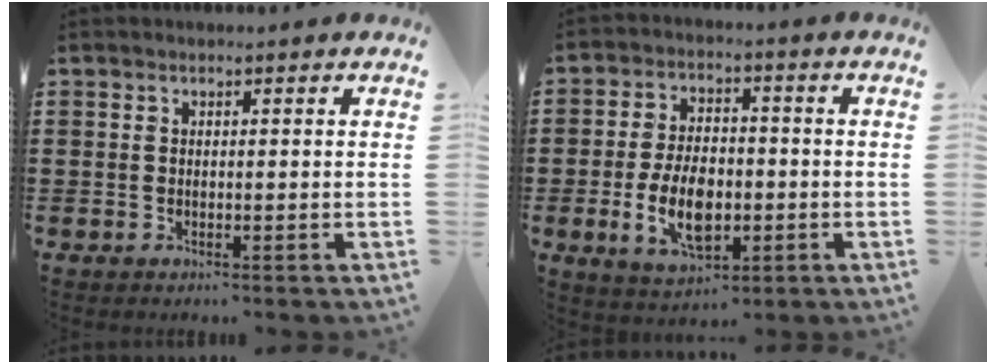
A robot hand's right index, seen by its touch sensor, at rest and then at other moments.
{"total": 9.5, "force": [-2.2, 5.4, 7.5], "torque": [-0.147, -0.004, -0.044]}